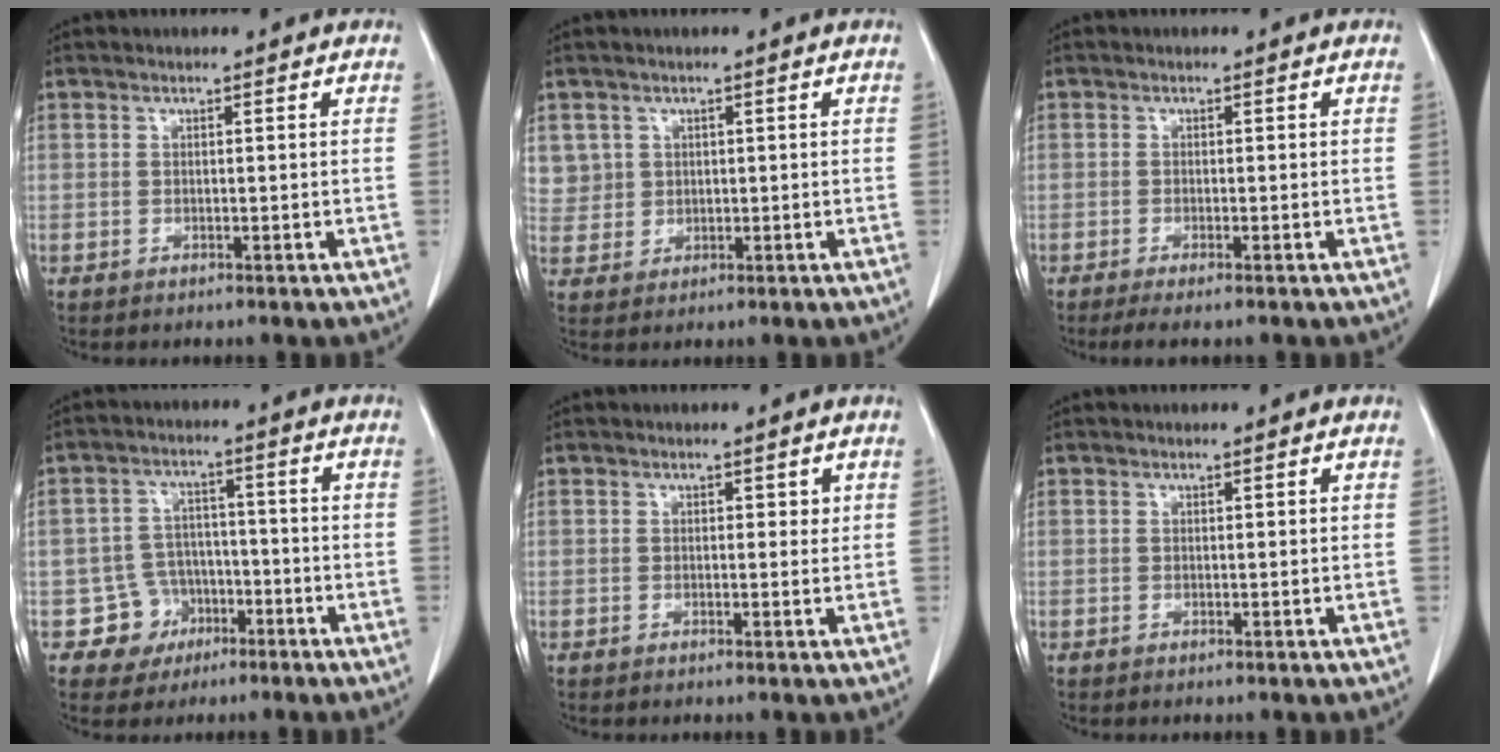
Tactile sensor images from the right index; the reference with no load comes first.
{"total": 4.4, "force": [1.8, 4.0, -0.1], "torque": [0.014, 0.004, 0.040]}
{"total": 2.8, "force": [-1.9, 0.1, 2.0], "torque": [-0.029, -0.007, -0.034]}
{"total": 6.1, "force": [-2.7, 5.5, 0.2], "torque": [0.010, 0.016, -0.039]}
{"total": 1.1, "force": [0.4, 0.8, 0.7], "torque": [-0.003, 0.000, 0.003]}
{"total": 0.0}